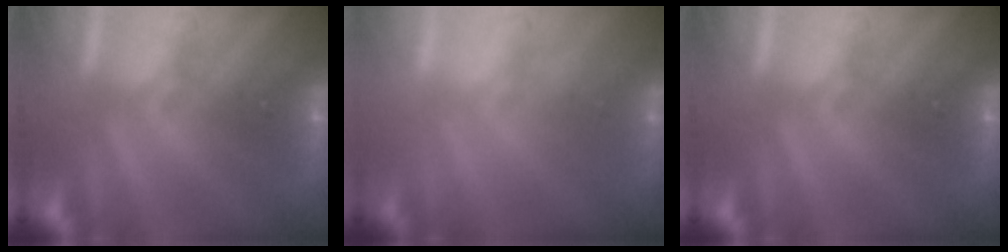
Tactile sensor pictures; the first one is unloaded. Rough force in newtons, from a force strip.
{"total": 2.0}
{"total": 0.0}